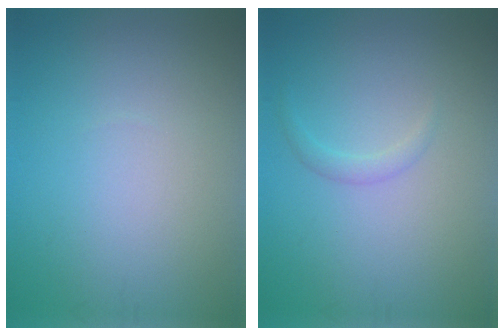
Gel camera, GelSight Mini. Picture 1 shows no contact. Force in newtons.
{"total": 1.0, "press": 1.0, "slide": 0.1}